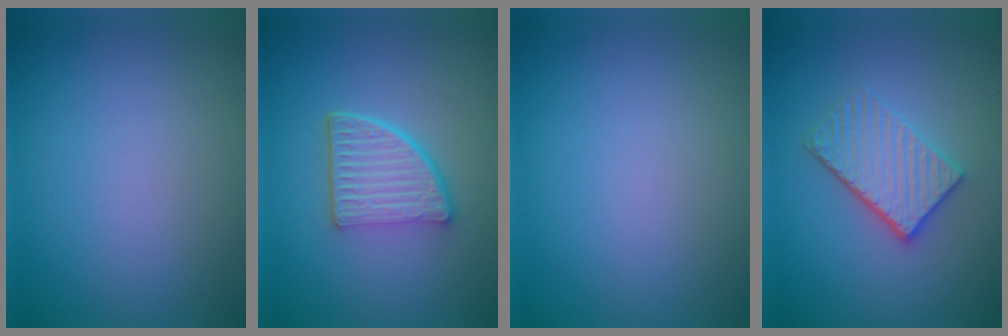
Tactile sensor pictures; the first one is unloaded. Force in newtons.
{"total": 5.2, "press": 3.6, "slide": 3.7}
{"total": 0.0}
{"total": 4.1, "press": 3.3, "slide": 2.4}